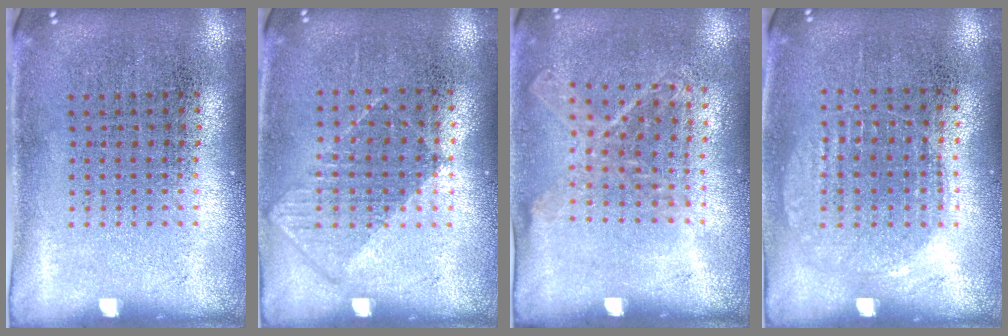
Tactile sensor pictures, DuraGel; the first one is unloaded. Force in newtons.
{"total": 0.6, "press": 0.4, "slide": 0.4}
{"total": 1.1, "press": 1.0, "slide": 0.5}
{"total": 1.0, "press": 0.9, "slide": 0.4}